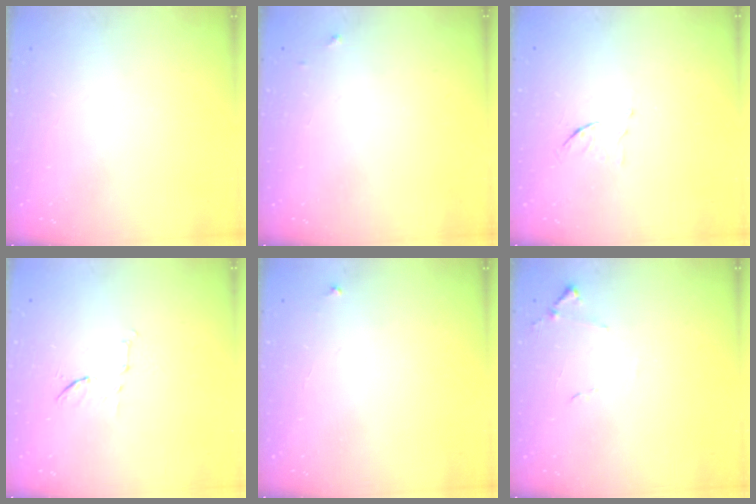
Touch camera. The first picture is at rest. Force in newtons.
{"total": 3.5, "press": 3.5, "slide": 0.2}
{"total": 5.9, "press": 5.9, "slide": 0.5}
{"total": 6.1, "press": 5.9, "slide": 1.5}
{"total": 2.2, "press": 2.2, "slide": 0.1}
{"total": 7.9, "press": 7.8, "slide": 0.7}